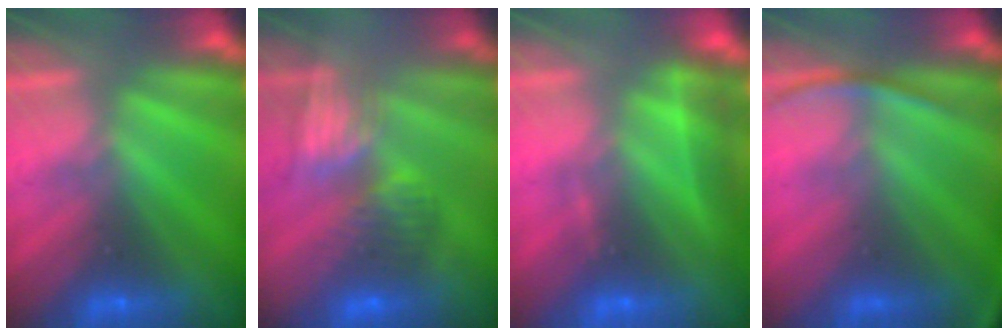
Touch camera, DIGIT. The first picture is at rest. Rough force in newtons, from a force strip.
{"total": 9.3}
{"total": 2.3}
{"total": 2.8}